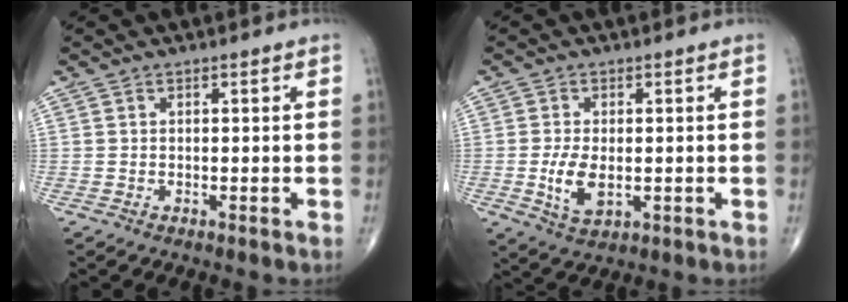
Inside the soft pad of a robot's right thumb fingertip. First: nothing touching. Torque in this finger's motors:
{"motor_torque": [0.48, 1.42, 0.70, -0.04, 0.19]}